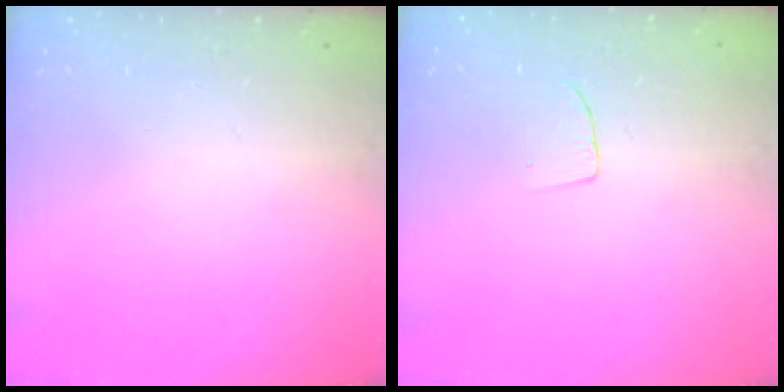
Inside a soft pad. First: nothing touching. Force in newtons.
{"total": 2.9, "press": 2.9, "slide": 0.2}